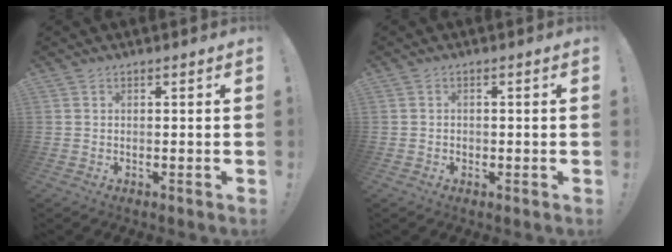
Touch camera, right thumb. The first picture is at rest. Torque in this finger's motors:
{"motor_torque": [-0.25, -0.09, 0.05, 0.14, 0.06]}